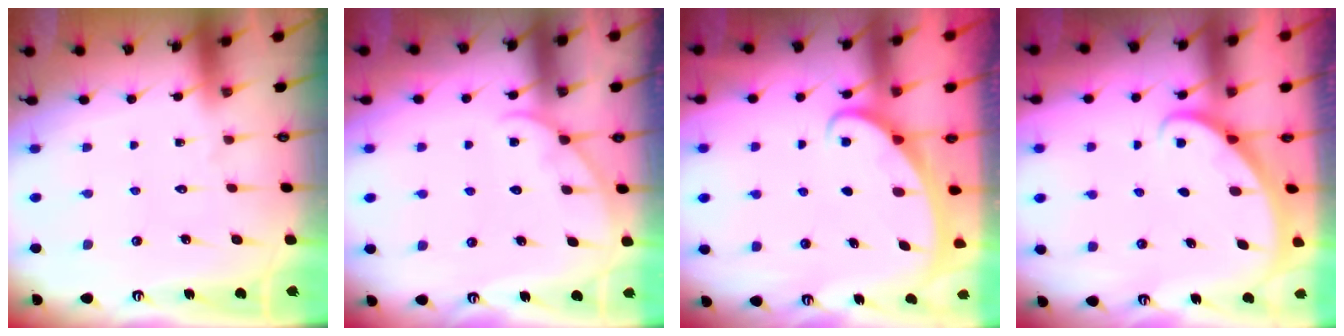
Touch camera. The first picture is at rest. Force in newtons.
{"total": 3.4, "press": 3.4, "slide": 0.4}
{"total": 2.2, "press": 2.2, "slide": 0.4}
{"total": 2.0, "press": 2.0, "slide": 0.1}